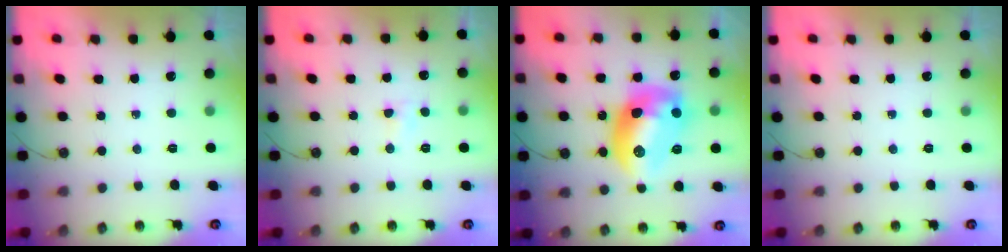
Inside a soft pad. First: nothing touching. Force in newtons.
{"total": 2.9, "press": 2.9, "slide": 0.4}
{"total": 16.3, "press": 16.2, "slide": 1.5}
{"total": 0.0}